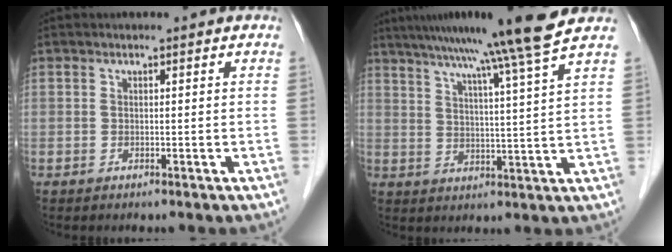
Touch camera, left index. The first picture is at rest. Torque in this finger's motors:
{"motor_torque": [1.03, -1.11, 0.65, 0.18]}